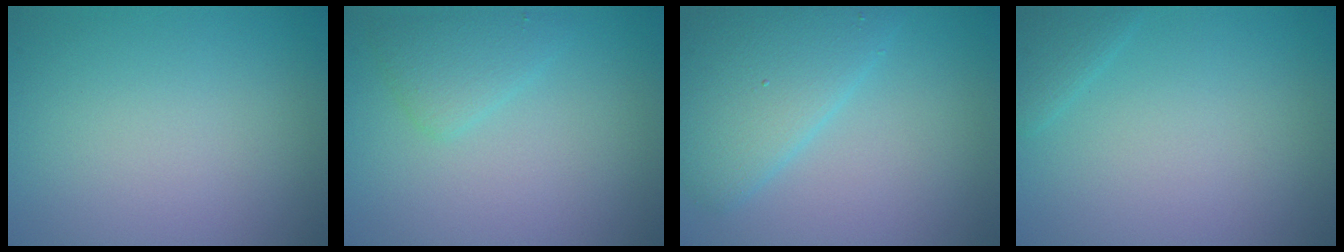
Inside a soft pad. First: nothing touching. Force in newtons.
{"total": 2.0, "press": 2.0, "slide": 0.1}
{"total": 5.4, "press": 5.4, "slide": 0.1}
{"total": 1.2, "press": 1.2, "slide": 0.0}